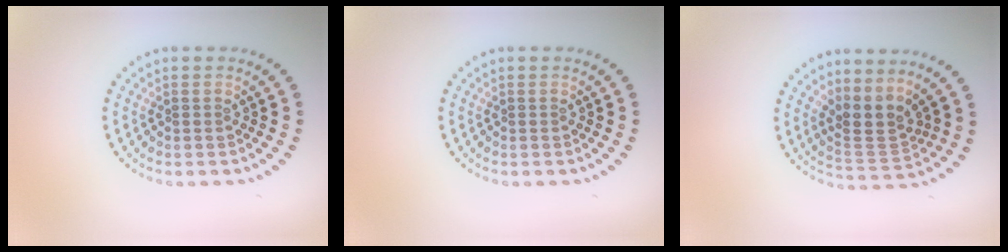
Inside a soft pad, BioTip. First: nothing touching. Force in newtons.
{"total": 0.0}
{"total": 3.0, "press": 2.1, "slide": 2.1}